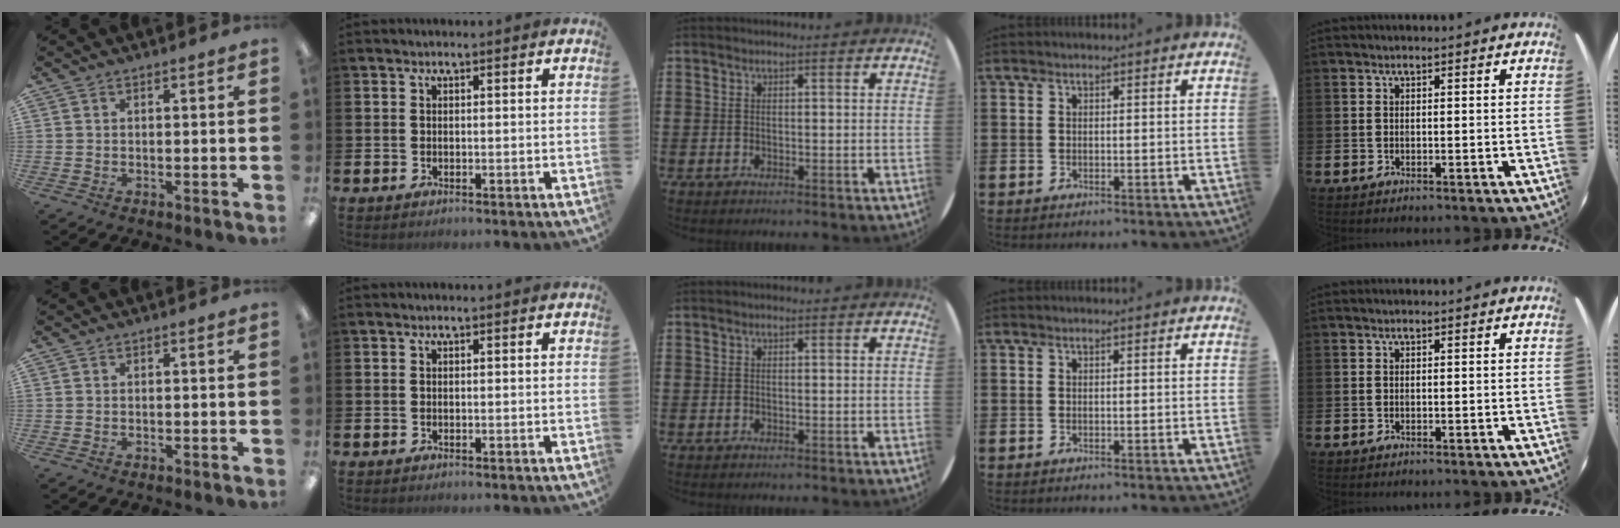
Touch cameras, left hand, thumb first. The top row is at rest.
{}